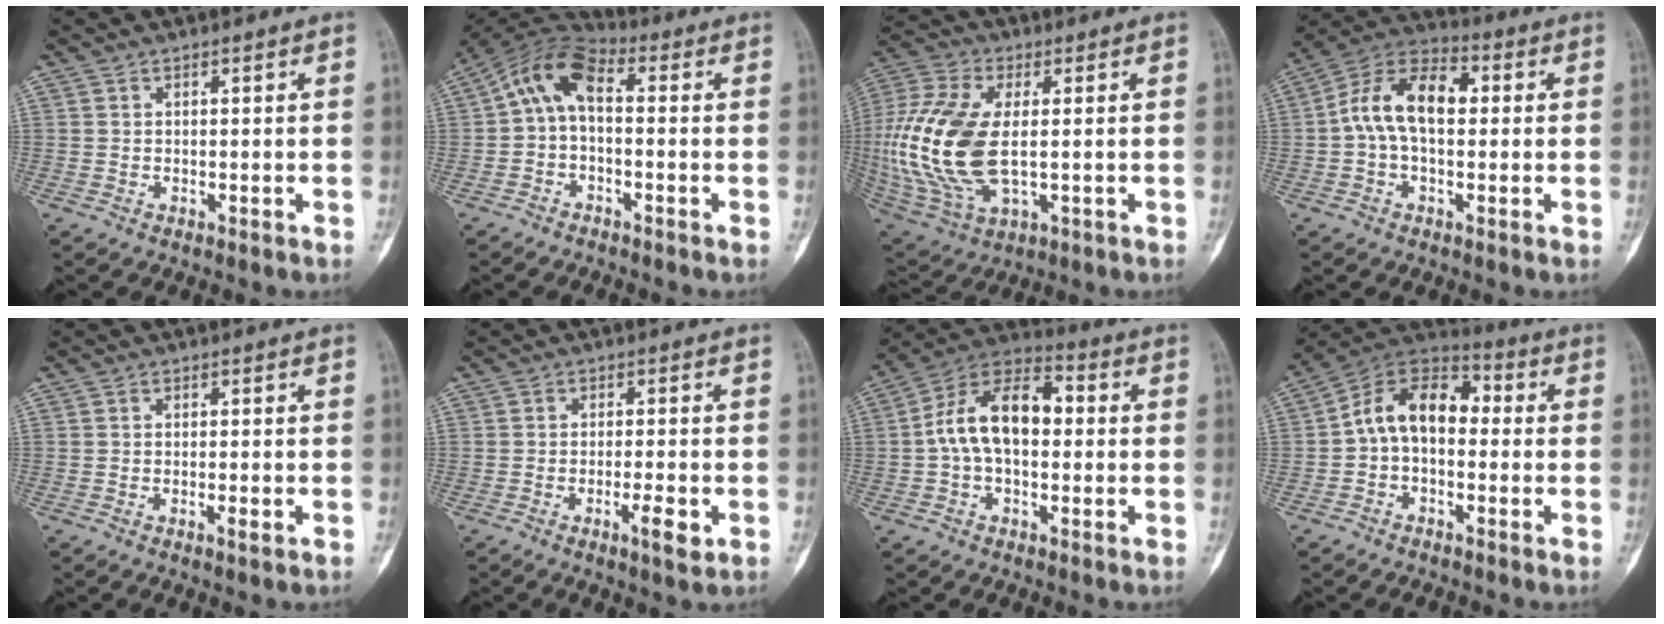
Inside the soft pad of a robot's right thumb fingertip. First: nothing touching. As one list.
[{"total": 8.8, "force": [0.2, 4.9, 7.3], "torque": [-0.130, 0.034, -0.012]}, {"total": 20.8, "force": [0.0, 11.1, 17.6], "torque": [-0.401, -0.008, 0.010]}, {"total": 12.6, "force": [0.9, 7.4, 10.1], "torque": [-0.173, 0.039, 0.006]}, {"total": 1.7, "force": [-0.7, 0.3, 1.5], "torque": [-0.024, -0.002, -0.011]}, {"total": 4.6, "force": [-1.8, 0.9, 4.1], "torque": [-0.065, 0.002, -0.028]}, {"total": 14.1, "force": [0.3, 8.3, 11.4], "torque": [-0.186, 0.042, -0.007]}, {"total": 11.9, "force": [-0.4, 7.9, 8.9], "torque": [-0.125, 0.044, -0.025]}]